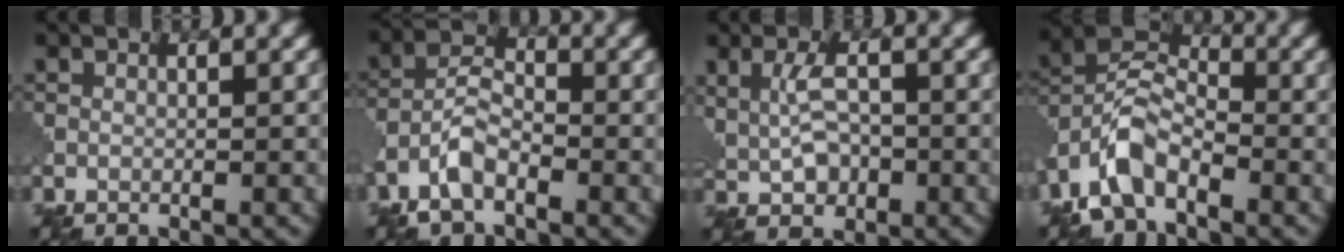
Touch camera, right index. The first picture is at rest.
{"total": 4.3, "force": [-2.6, 1.9, 2.8], "torque": [-0.054, 0.011, -0.062]}
{"total": 3.3, "force": [0.2, 1.9, 2.6], "torque": [-0.052, 0.000, 0.008]}
{"total": 5.8, "force": [-3.5, 2.8, 3.6], "torque": [-0.069, 0.011, -0.083]}